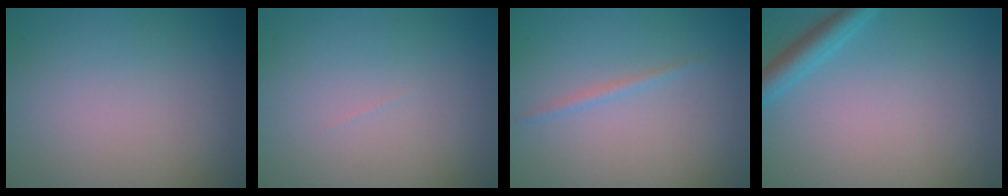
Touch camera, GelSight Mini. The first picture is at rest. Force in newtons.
{"total": 0.0}
{"total": 0.8, "press": 0.8, "slide": 0.1}
{"total": 2.3, "press": 2.2, "slide": 0.2}